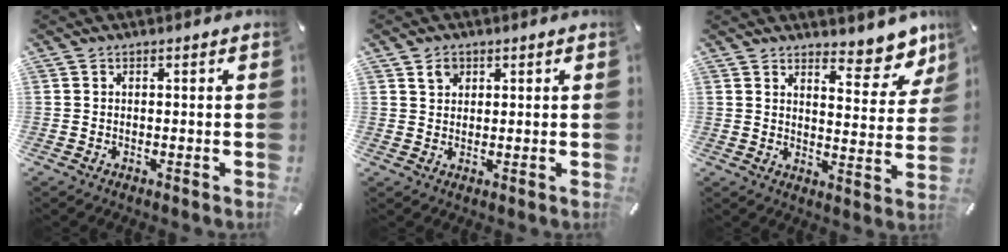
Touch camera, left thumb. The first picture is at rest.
{"total": 2.8, "force": [1.5, 2.3, 0.8], "torque": [-0.002, -0.004, 0.024]}
{"total": 9.7, "force": [8.3, 3.5, 3.5], "torque": [-0.028, -0.075, 0.144]}